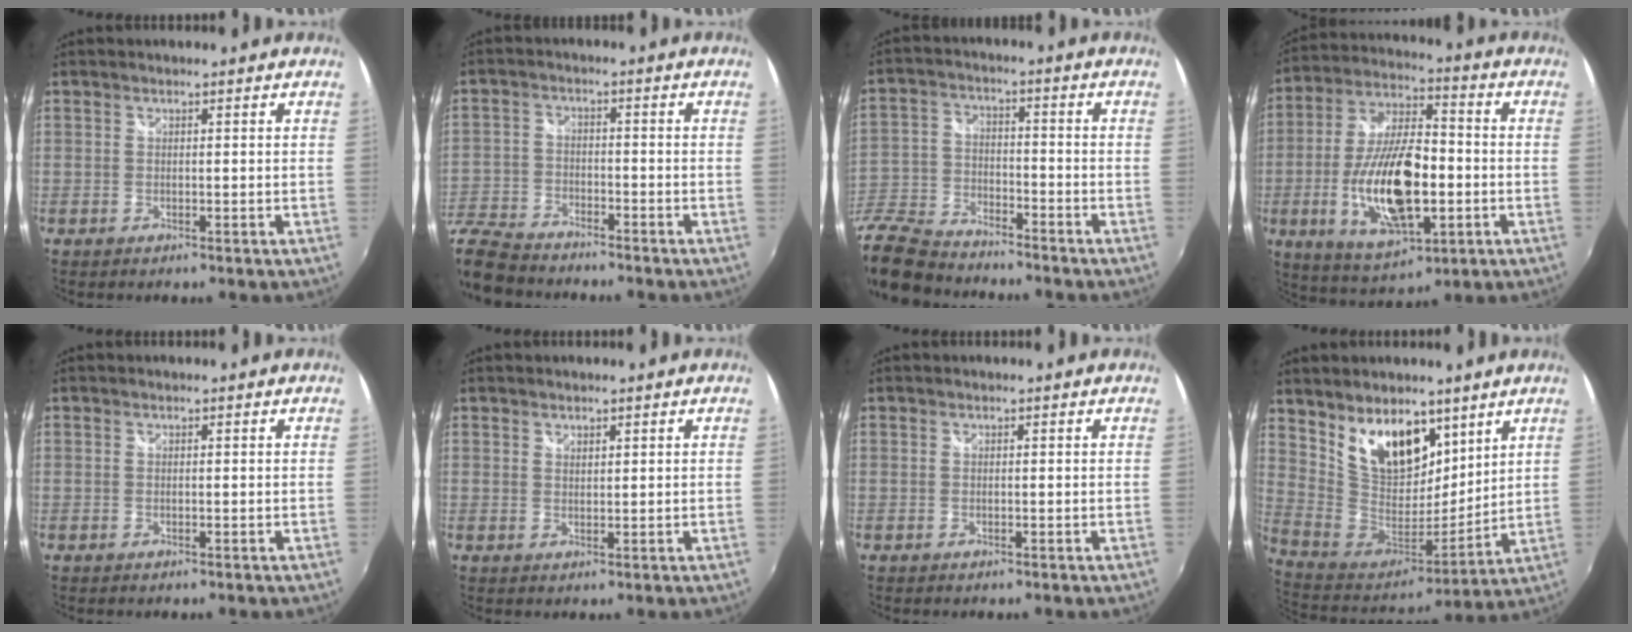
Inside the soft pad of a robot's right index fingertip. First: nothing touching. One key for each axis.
{"total": 13.2, "fx": -10.8, "fy": 5.4, "fz": 5.2, "tx": -0.150, "ty": -0.016, "tz": -0.211}
{"total": 21.9, "fx": -16.4, "fy": 10.1, "fz": 10.4, "tx": -0.278, "ty": -0.014, "tz": -0.296}
{"total": 19.5, "fx": -4.3, "fy": 8.2, "fz": 17.1, "tx": -0.339, "ty": -0.008, "tz": -0.068}
{"total": 0.0}
{"total": 1.2, "fx": 1.0, "fy": 0.6, "fz": 0.4, "tx": -0.003, "ty": 0.001, "tz": 0.017}
{"total": 0.0}
{"total": 17.4, "fx": 10.0, "fy": 9.9, "fz": 10.2, "tx": -0.196, "ty": 0.009, "tz": 0.202}